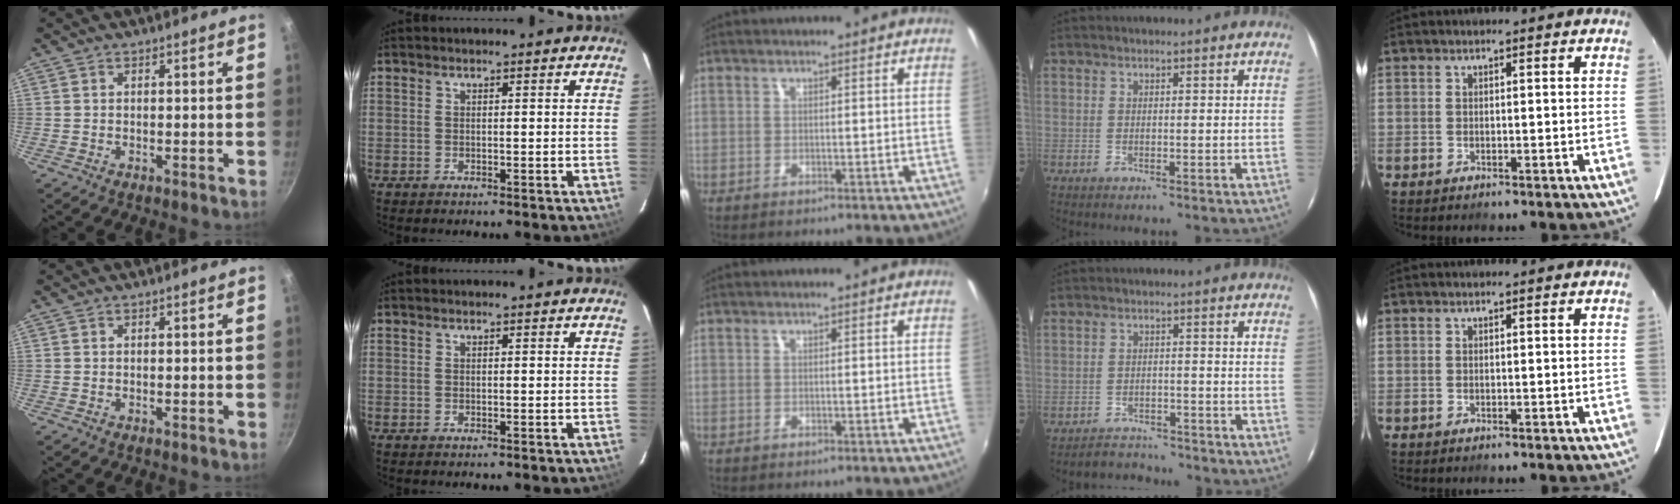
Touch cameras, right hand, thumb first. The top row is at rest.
{"ring": {"total": 6.7, "force": [-6.2, 2.4, 0.9], "torque": [-0.028, 0.016, -0.085]}}